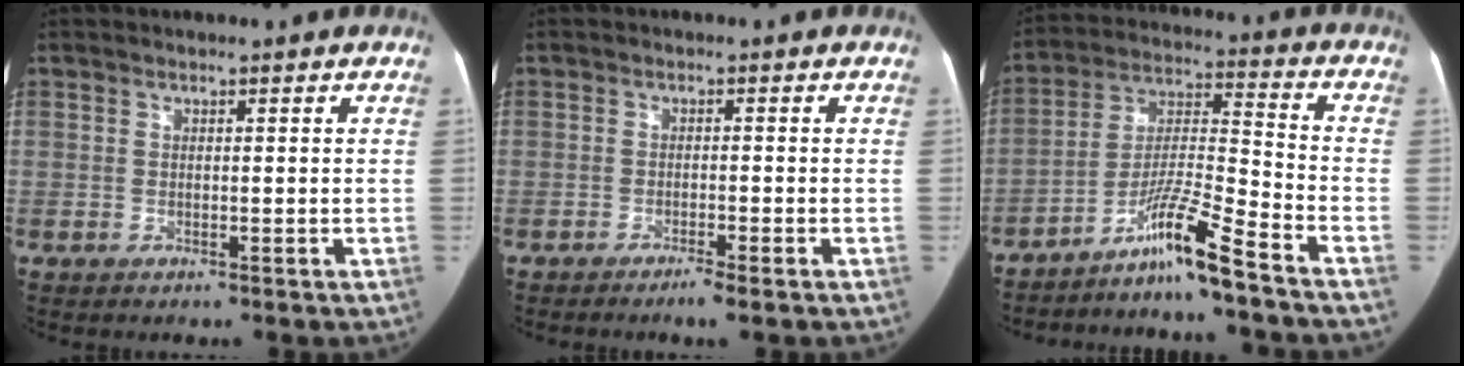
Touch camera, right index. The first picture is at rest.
{"total": 2.2, "force": [-1.7, -0.2, 1.5], "torque": [-0.028, -0.004, -0.030]}
{"total": 10.7, "force": [-8.1, -1.5, 6.8], "torque": [-0.131, -0.004, -0.142]}